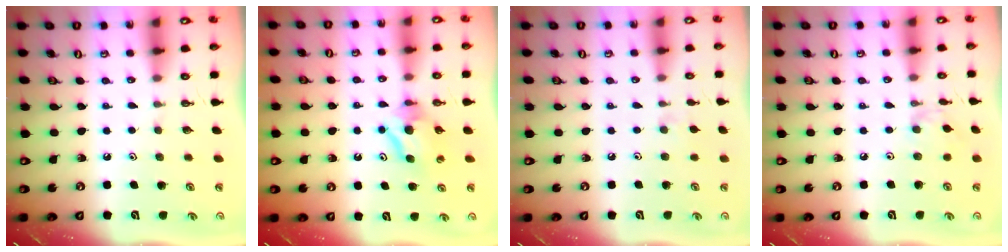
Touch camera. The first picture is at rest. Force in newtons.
{"total": 8.4, "press": 8.3, "slide": 0.5}
{"total": 2.4, "press": 2.4, "slide": 0.5}
{"total": 3.0, "press": 3.0, "slide": 0.5}